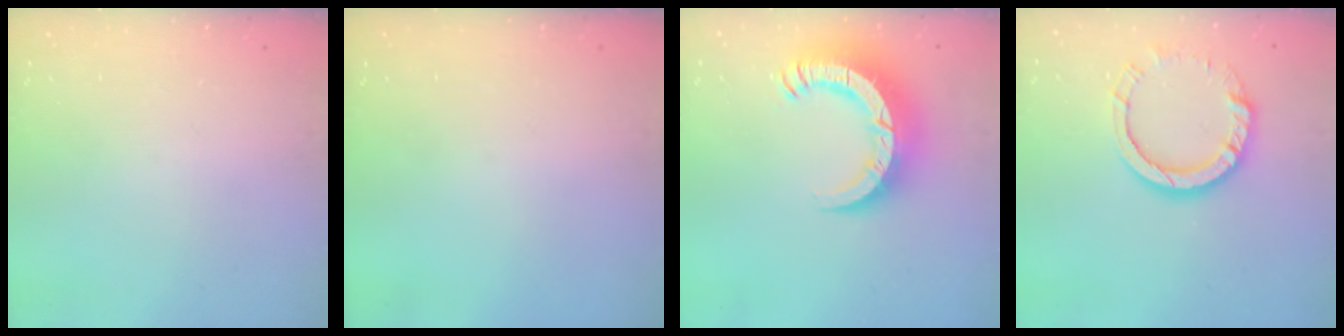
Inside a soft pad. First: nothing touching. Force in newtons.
{"total": 0.0}
{"total": 13.1, "press": 13.0, "slide": 1.4}
{"total": 10.8, "press": 10.7, "slide": 1.0}